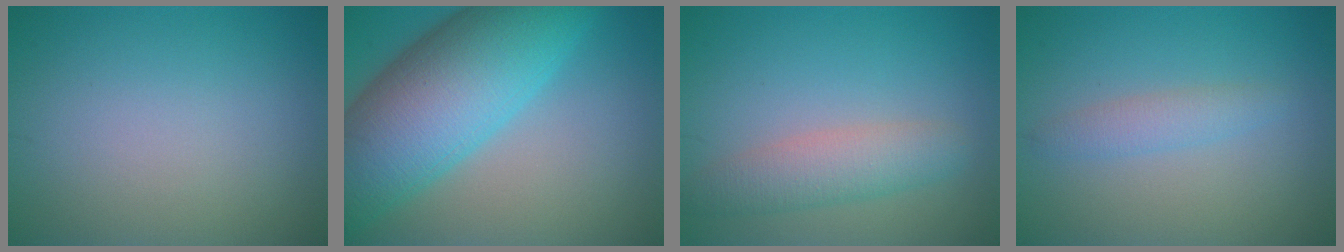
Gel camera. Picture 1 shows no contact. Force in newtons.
{"total": 12.8, "press": 12.8, "slide": 0.5}
{"total": 3.6, "press": 3.6, "slide": 0.1}
{"total": 1.8, "press": 1.8, "slide": 0.1}